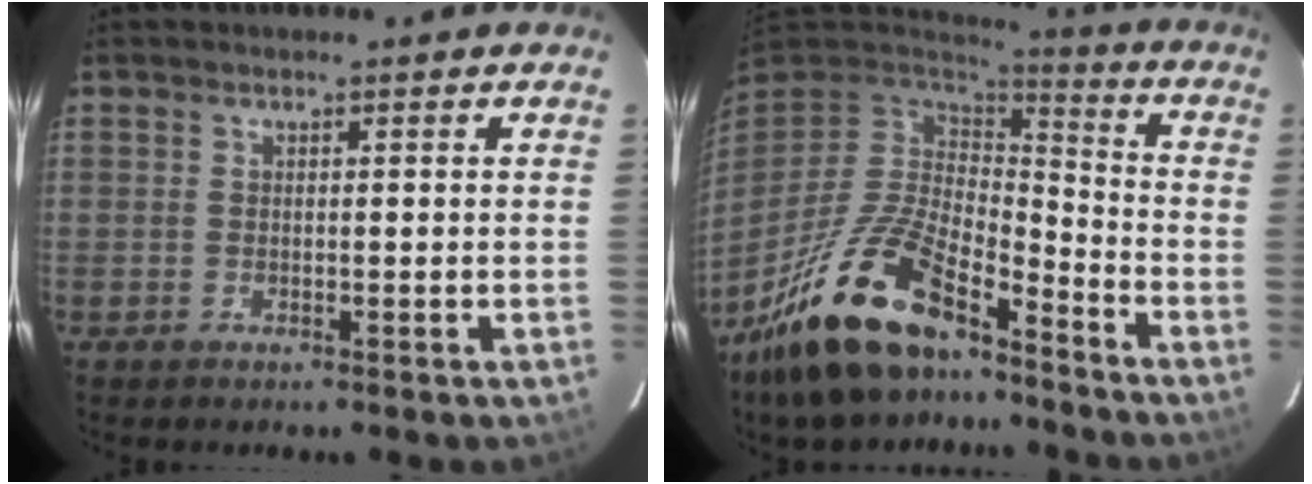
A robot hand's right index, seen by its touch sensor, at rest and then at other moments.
{"total": 20.1, "force": [-14.0, 7.5, 12.3], "torque": [-0.257, -0.024, -0.254]}